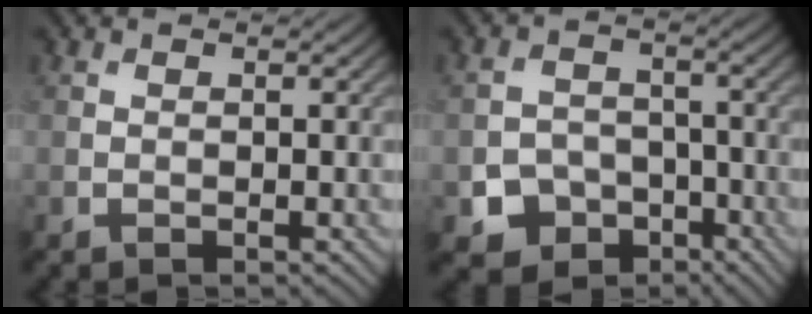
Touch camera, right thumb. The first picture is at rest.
{"total": 6.0, "force": [-3.3, 4.6, 2.1], "torque": [-0.040, -0.009, -0.062]}